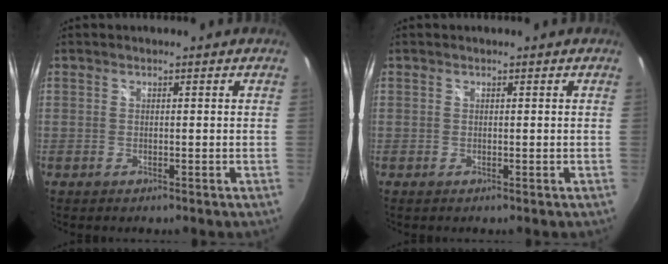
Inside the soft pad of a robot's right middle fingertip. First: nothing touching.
{"total": 0.0}